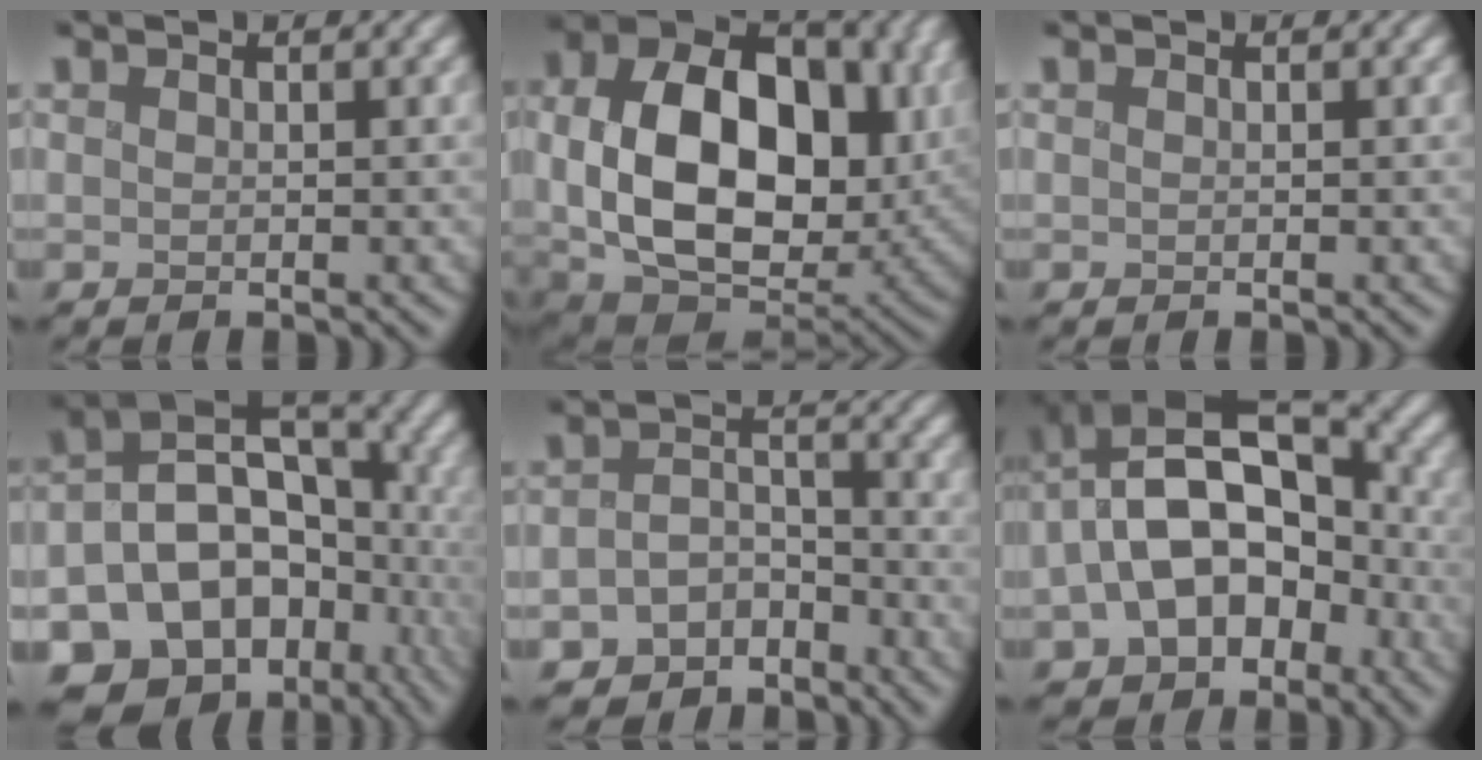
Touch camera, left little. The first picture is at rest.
{"total": 17.1, "force": [0.5, 11.8, 12.3], "torque": [-0.222, -0.013, 0.011]}
{"total": 0.0}
{"total": 16.9, "force": [-6.4, 11.9, 10.2], "torque": [-0.169, -0.003, -0.087]}
{"total": 5.0, "force": [-4.1, 2.5, 1.2], "torque": [-0.007, 0.001, -0.076]}
{"total": 14.1, "force": [-1.9, 9.9, 9.9], "torque": [-0.156, -0.004, -0.024]}